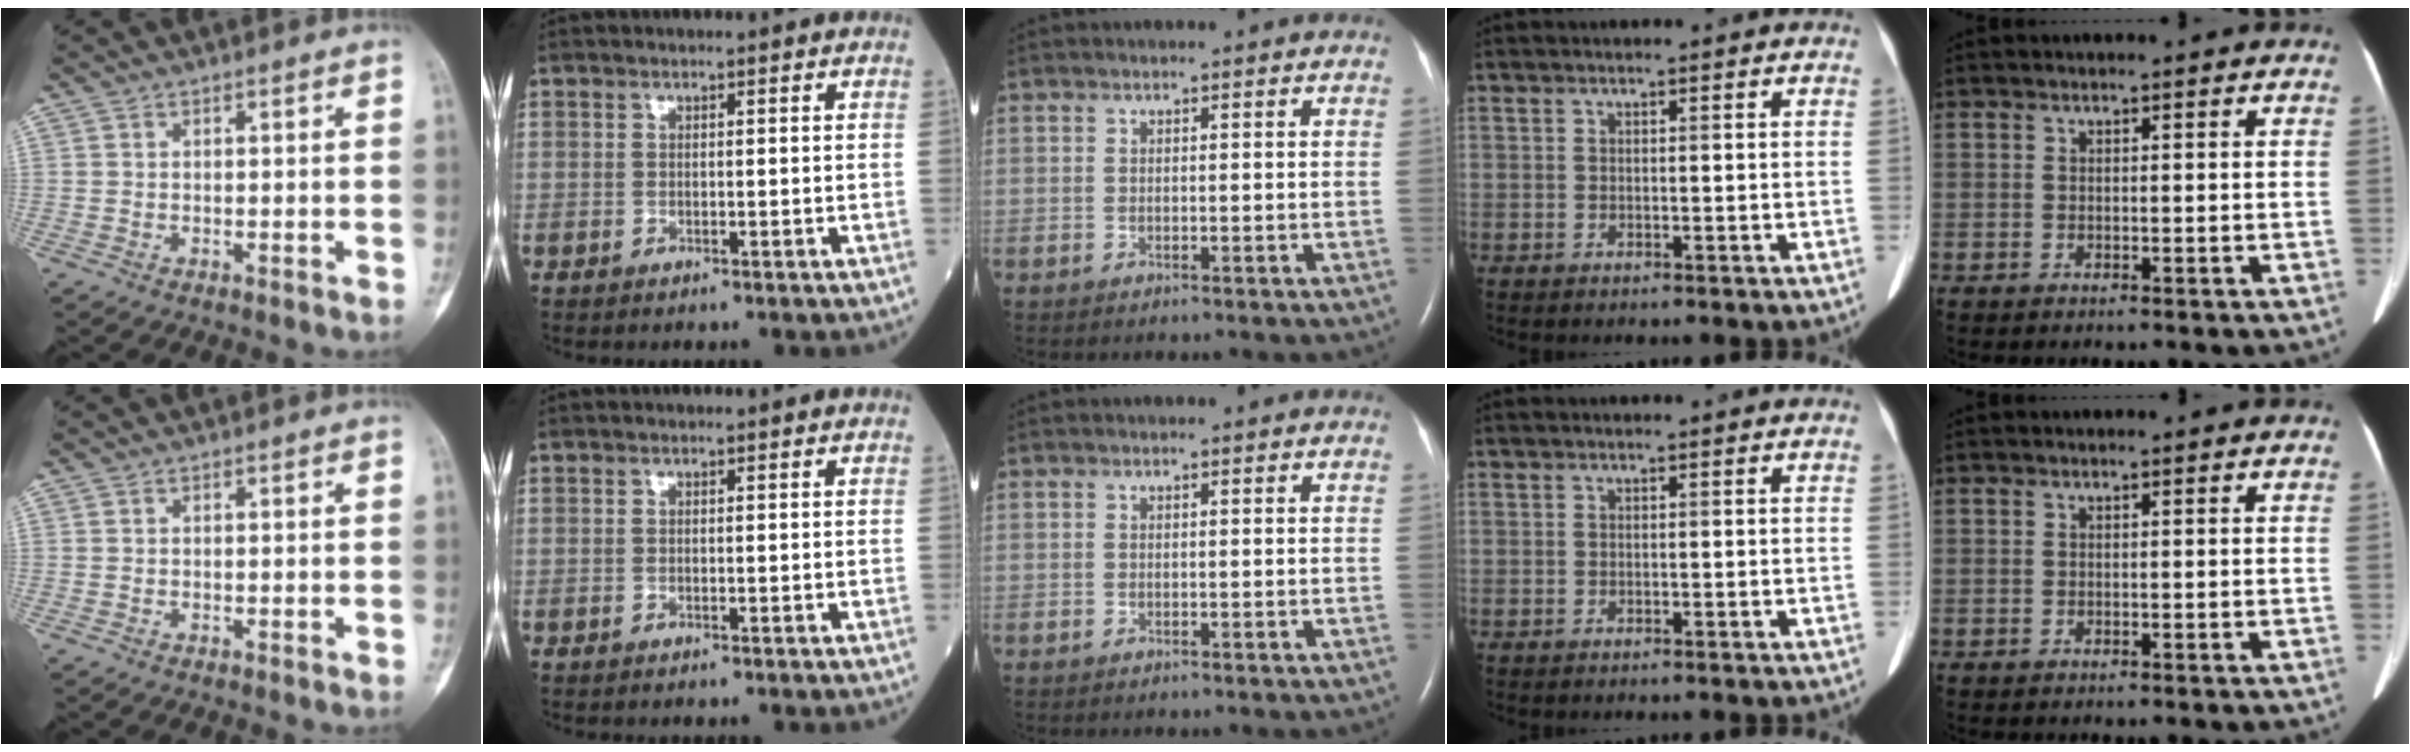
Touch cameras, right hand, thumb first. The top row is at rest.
{}